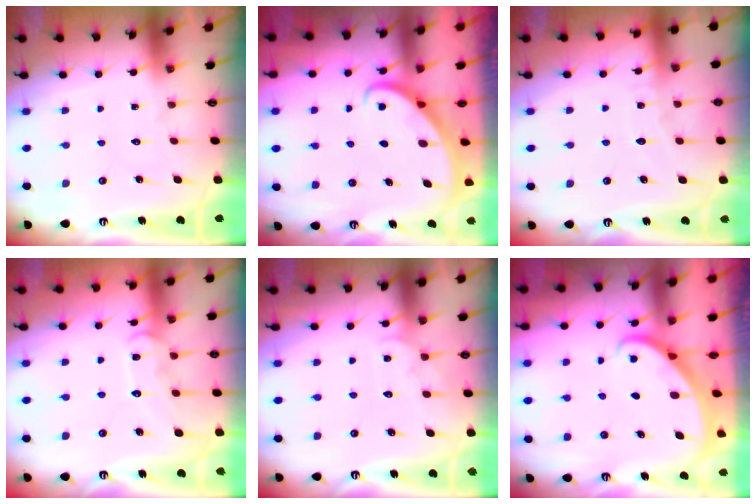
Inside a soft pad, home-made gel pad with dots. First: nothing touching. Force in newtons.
{"total": 2.8, "press": 2.8, "slide": 0.2}
{"total": 4.0, "press": 4.0, "slide": 0.4}
{"total": 10.8, "press": 10.8, "slide": 0.8}
{"total": 4.0, "press": 4.0, "slide": 0.4}
{"total": 1.8, "press": 1.8, "slide": 0.0}